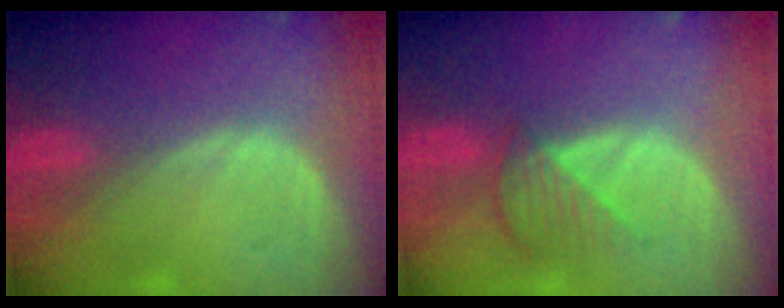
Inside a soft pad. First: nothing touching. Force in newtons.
{"total": 4.2, "press": 3.9, "slide": 1.6}